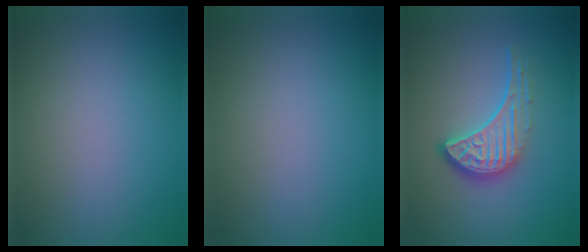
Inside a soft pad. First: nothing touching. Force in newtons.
{"total": 0.0}
{"total": 4.6, "press": 3.4, "slide": 3.2}